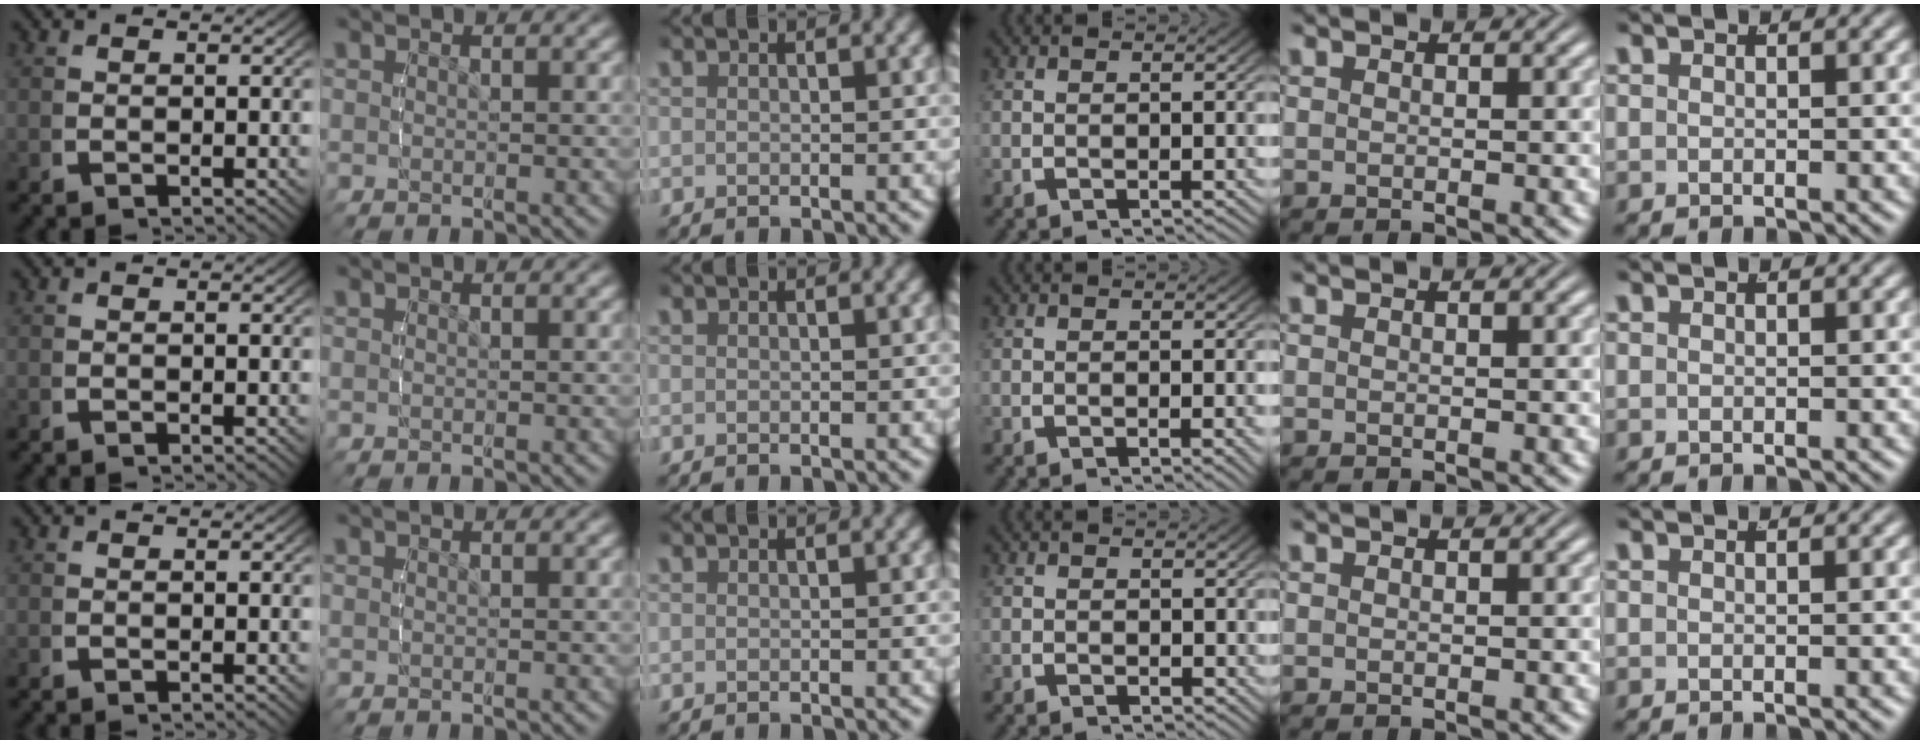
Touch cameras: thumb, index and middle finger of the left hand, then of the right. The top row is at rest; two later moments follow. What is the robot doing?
{"motion": "lift_and_place", "object": "cubes"}